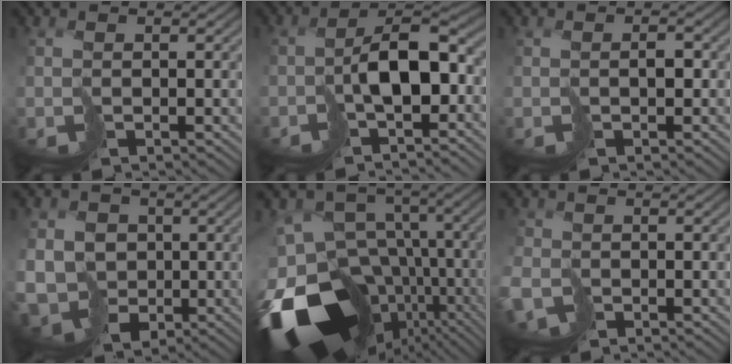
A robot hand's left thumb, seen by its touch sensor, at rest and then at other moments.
{"total": 5.9, "force": [-2.0, 2.8, 4.9], "torque": [-0.071, 0.006, -0.038]}
{"total": 1.1, "force": [-0.1, 0.6, 0.9], "torque": [-0.012, 0.005, -0.001]}
{"total": 10.1, "force": [-1.0, 9.1, 4.4], "torque": [-0.118, -0.031, -0.033]}
{"total": 19.0, "force": [-7.6, 12.8, 11.8], "torque": [-0.254, -0.028, -0.090]}
{"total": 4.0, "force": [-2.1, 2.5, 2.2], "torque": [-0.054, -0.015, -0.037]}